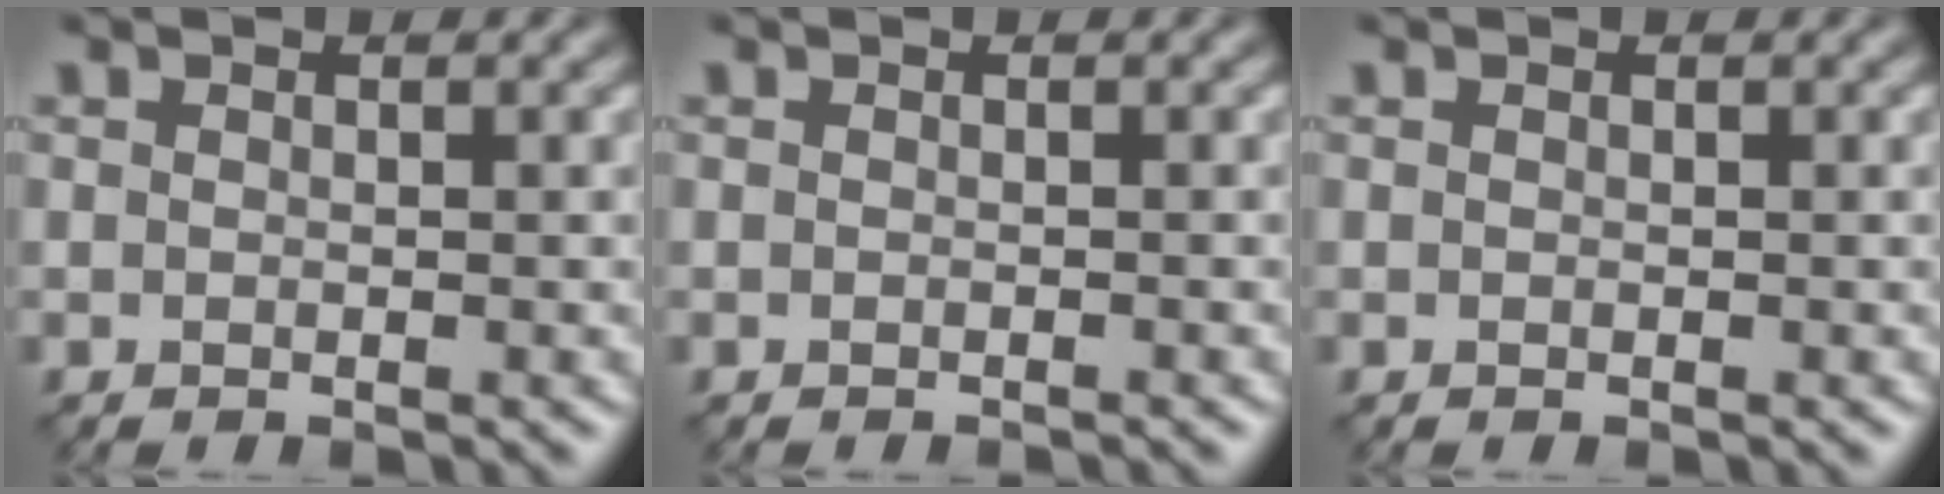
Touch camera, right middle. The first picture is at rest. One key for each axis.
{"total": 0.9, "fx": -0.9, "fy": -0.1, "fz": 0.2, "tx": 0.001, "ty": -0.003, "tz": -0.010}
{"total": 0.0}